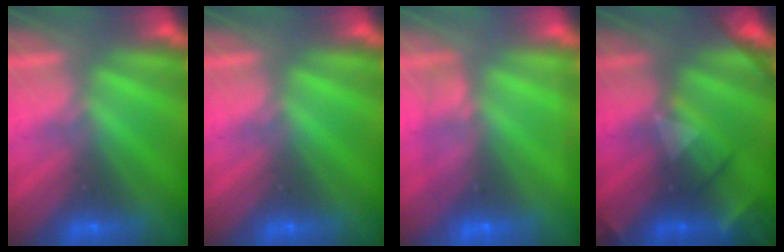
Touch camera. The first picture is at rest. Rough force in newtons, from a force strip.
{"total": 0.0}
{"total": 2.2}
{"total": 2.6}